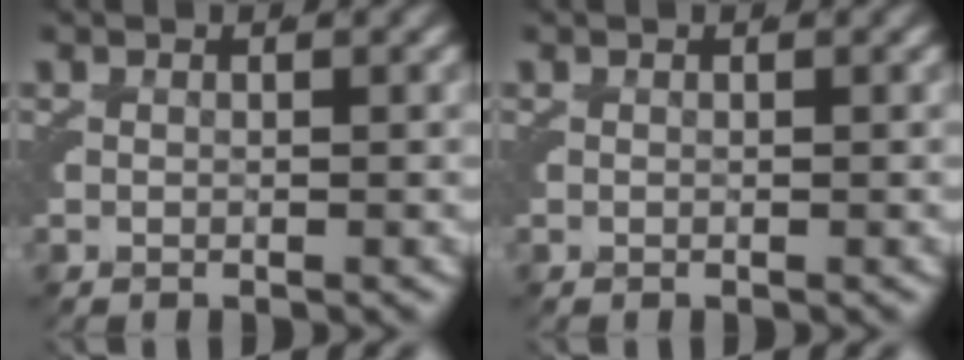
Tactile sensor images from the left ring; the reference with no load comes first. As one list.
[{"total": 0.0}]